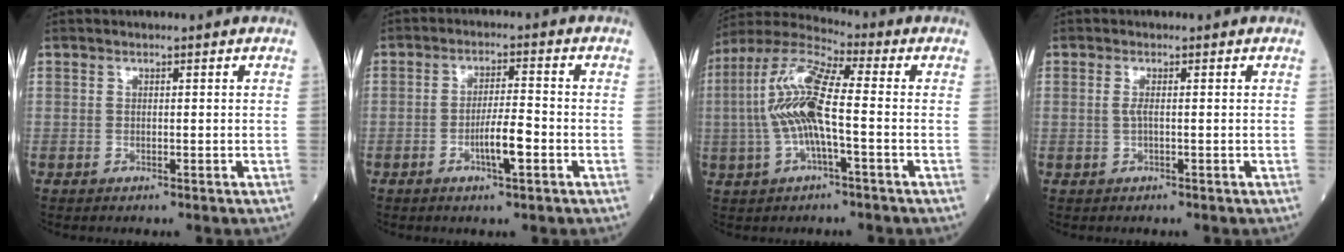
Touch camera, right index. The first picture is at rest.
{"total": 5.0, "force": [-1.9, 0.4, 4.6], "torque": [-0.084, -0.001, -0.035]}
{"total": 12.7, "force": [-0.7, 2.5, 12.4], "torque": [-0.267, 0.018, -0.020]}
{"total": 1.3, "force": [0.1, 0.2, 1.2], "torque": [-0.033, 0.000, 0.002]}